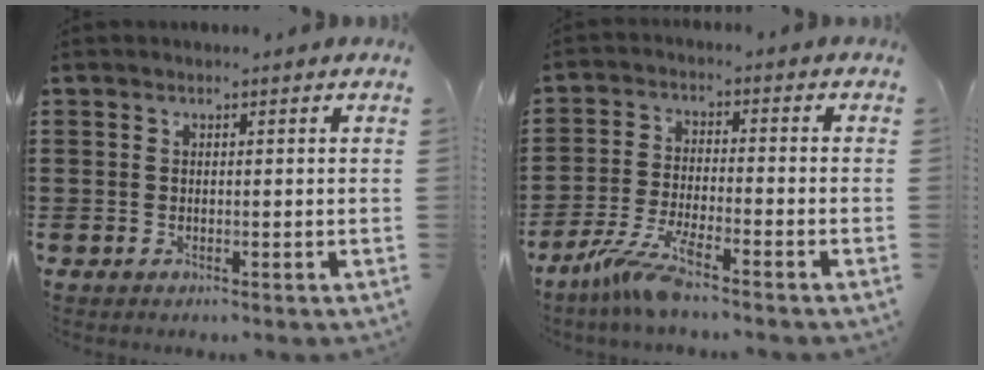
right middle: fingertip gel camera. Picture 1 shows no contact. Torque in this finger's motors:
{"motor_torque": [2.14, 0.00, 0.15, 0.13]}